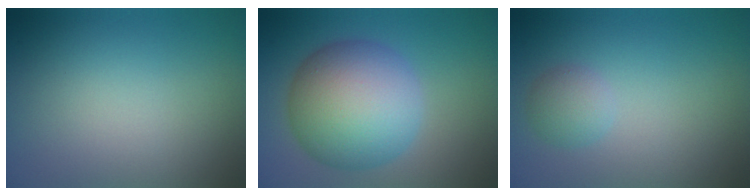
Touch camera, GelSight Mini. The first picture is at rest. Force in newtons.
{"total": 9.4, "press": 9.4, "slide": 0.2}
{"total": 1.7, "press": 1.7, "slide": 0.0}